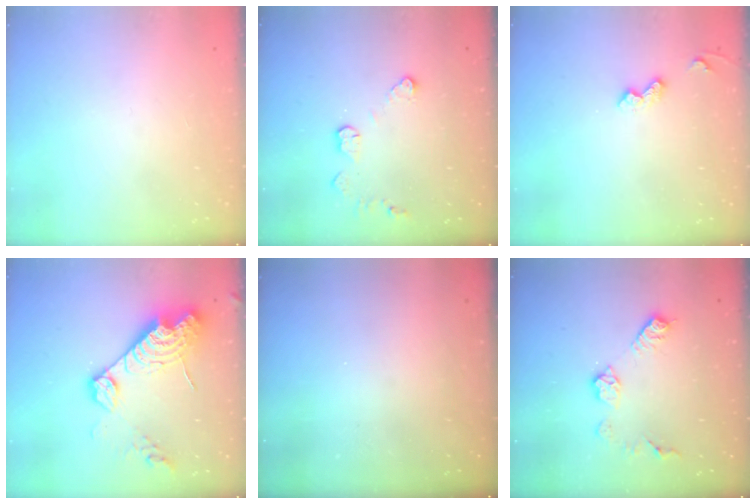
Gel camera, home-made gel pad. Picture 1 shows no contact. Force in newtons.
{"total": 5.1, "press": 5.1, "slide": 0.2}
{"total": 4.4, "press": 4.3, "slide": 0.7}
{"total": 17.0, "press": 16.9, "slide": 2.0}
{"total": 0.0}
{"total": 9.1, "press": 9.1, "slide": 0.3}